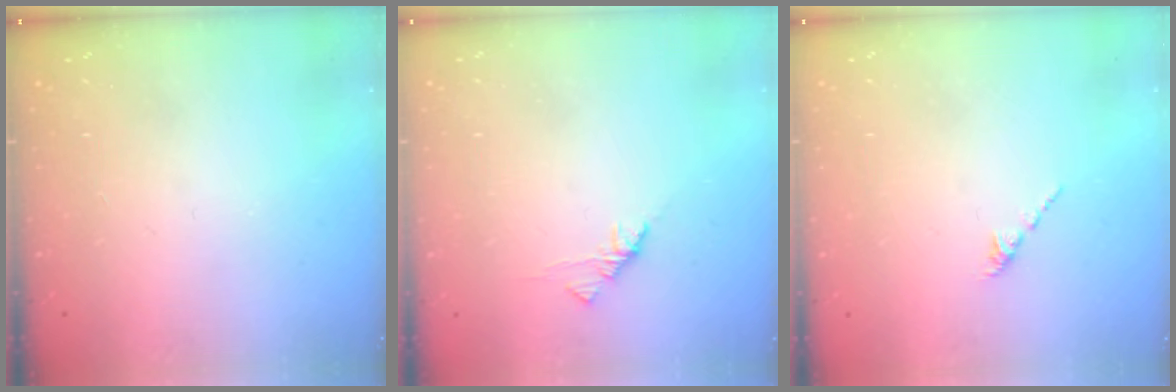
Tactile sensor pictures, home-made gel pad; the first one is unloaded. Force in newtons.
{"total": 1.9, "press": 1.7, "slide": 0.6}
{"total": 1.6, "press": 1.5, "slide": 0.6}